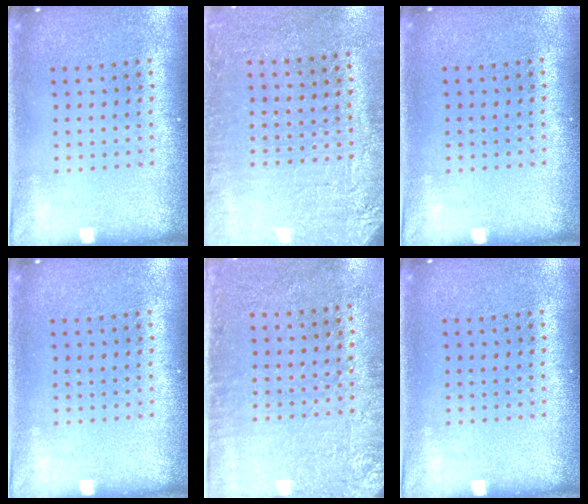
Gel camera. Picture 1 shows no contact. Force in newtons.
{"total": 2.9, "press": 2.8, "slide": 0.9}
{"total": 0.0}
{"total": 0.0}
{"total": 2.8, "press": 2.3, "slide": 1.6}
{"total": 0.0}